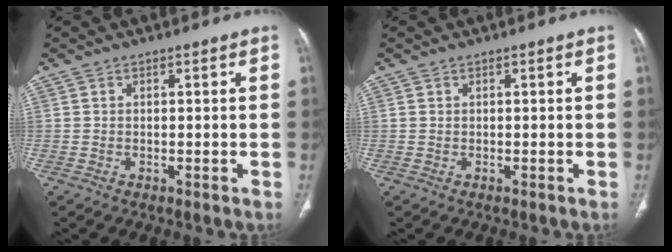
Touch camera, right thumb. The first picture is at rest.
{"total": 0.0}